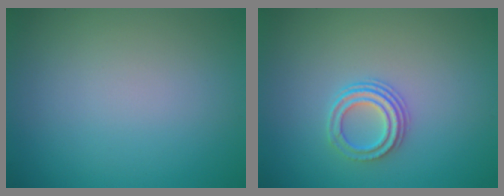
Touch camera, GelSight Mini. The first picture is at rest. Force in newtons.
{"total": 2.5, "press": 2.1, "slide": 1.4}